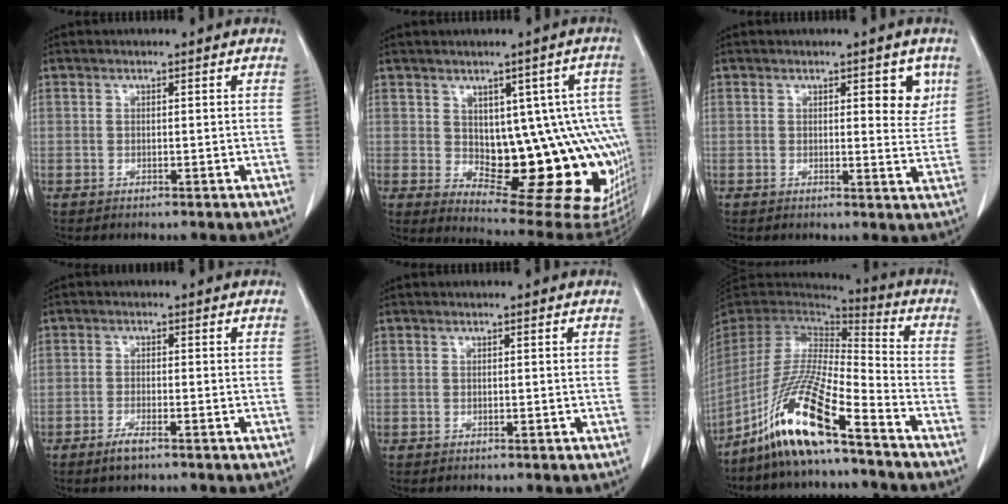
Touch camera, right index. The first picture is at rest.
{"total": 17.4, "force": [-1.1, 7.3, 15.8], "torque": [-0.127, 0.019, 0.011]}
{"total": 4.5, "force": [2.0, 1.7, 3.7], "torque": [-0.035, -0.008, 0.020]}
{"total": 2.7, "force": [-1.9, 0.4, 1.9], "torque": [-0.040, -0.003, -0.036]}
{"total": 0.0}
{"total": 15.8, "force": [-10.4, 1.0, 11.9], "torque": [-0.241, -0.027, -0.201]}